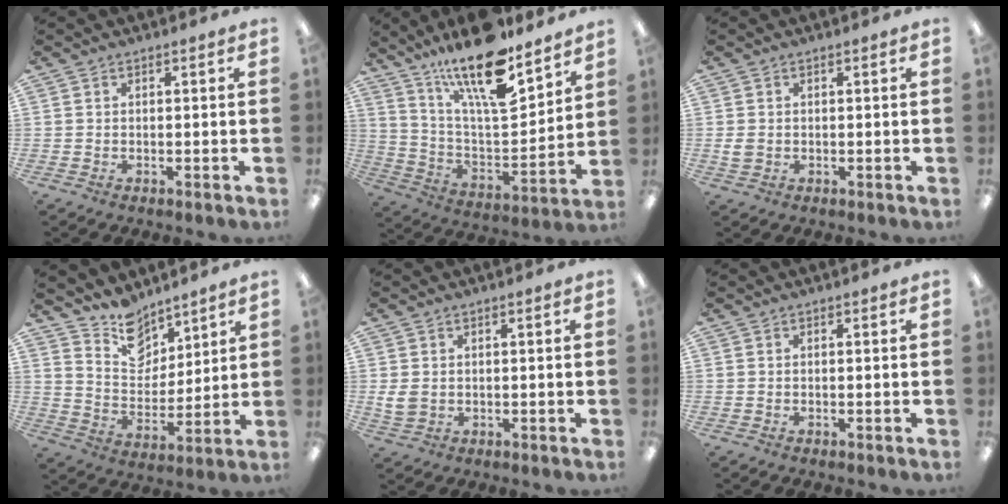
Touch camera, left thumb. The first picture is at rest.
{"total": 21.1, "force": [15.4, 6.4, 12.9], "torque": [-0.224, -0.102, 0.262]}
{"total": 2.3, "force": [0.2, 1.9, 1.3], "torque": [-0.015, 0.002, 0.002]}
{"total": 9.7, "force": [8.2, 5.0, 1.3], "torque": [-0.023, -0.060, 0.157]}
{"total": 3.5, "force": [0.6, 2.9, 1.9], "torque": [-0.035, 0.000, 0.011]}
{"total": 0.0}